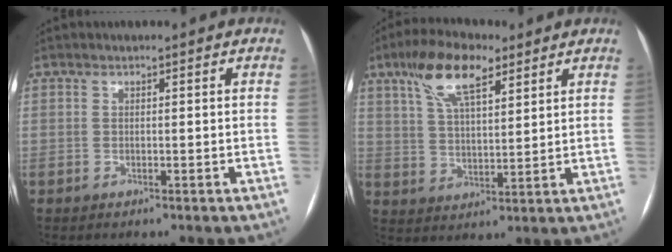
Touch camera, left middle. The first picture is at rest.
{"total": 10.9, "force": [6.5, 3.5, 8.0], "torque": [-0.157, 0.019, 0.121]}